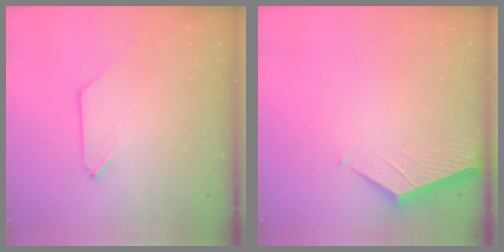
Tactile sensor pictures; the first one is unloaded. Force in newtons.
{"total": 3.7, "press": 3.7, "slide": 0.3}